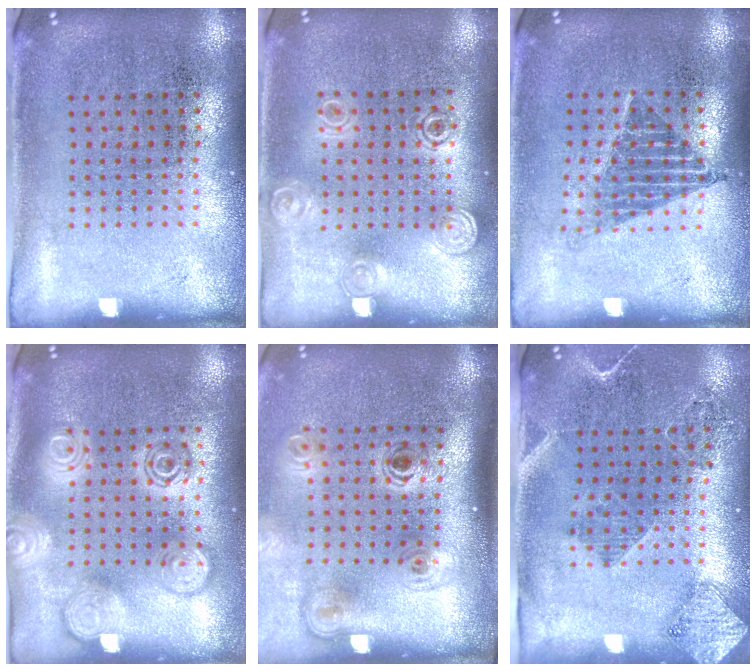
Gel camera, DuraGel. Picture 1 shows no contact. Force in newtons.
{"total": 1.4, "press": 1.3, "slide": 0.6}
{"total": 1.3, "press": 1.1, "slide": 0.7}
{"total": 2.9, "press": 2.8, "slide": 0.4}
{"total": 2.1, "press": 1.4, "slide": 1.5}
{"total": 1.8, "press": 1.7, "slide": 0.8}